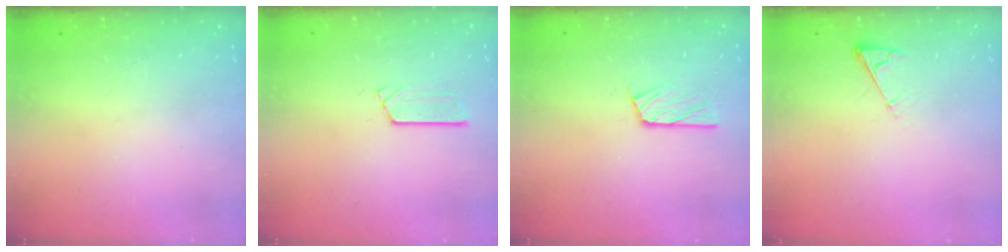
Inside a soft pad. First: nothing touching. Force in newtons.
{"total": 3.9, "press": 3.9, "slide": 0.2}
{"total": 6.1, "press": 6.1, "slide": 0.7}
{"total": 3.0, "press": 3.0, "slide": 0.4}